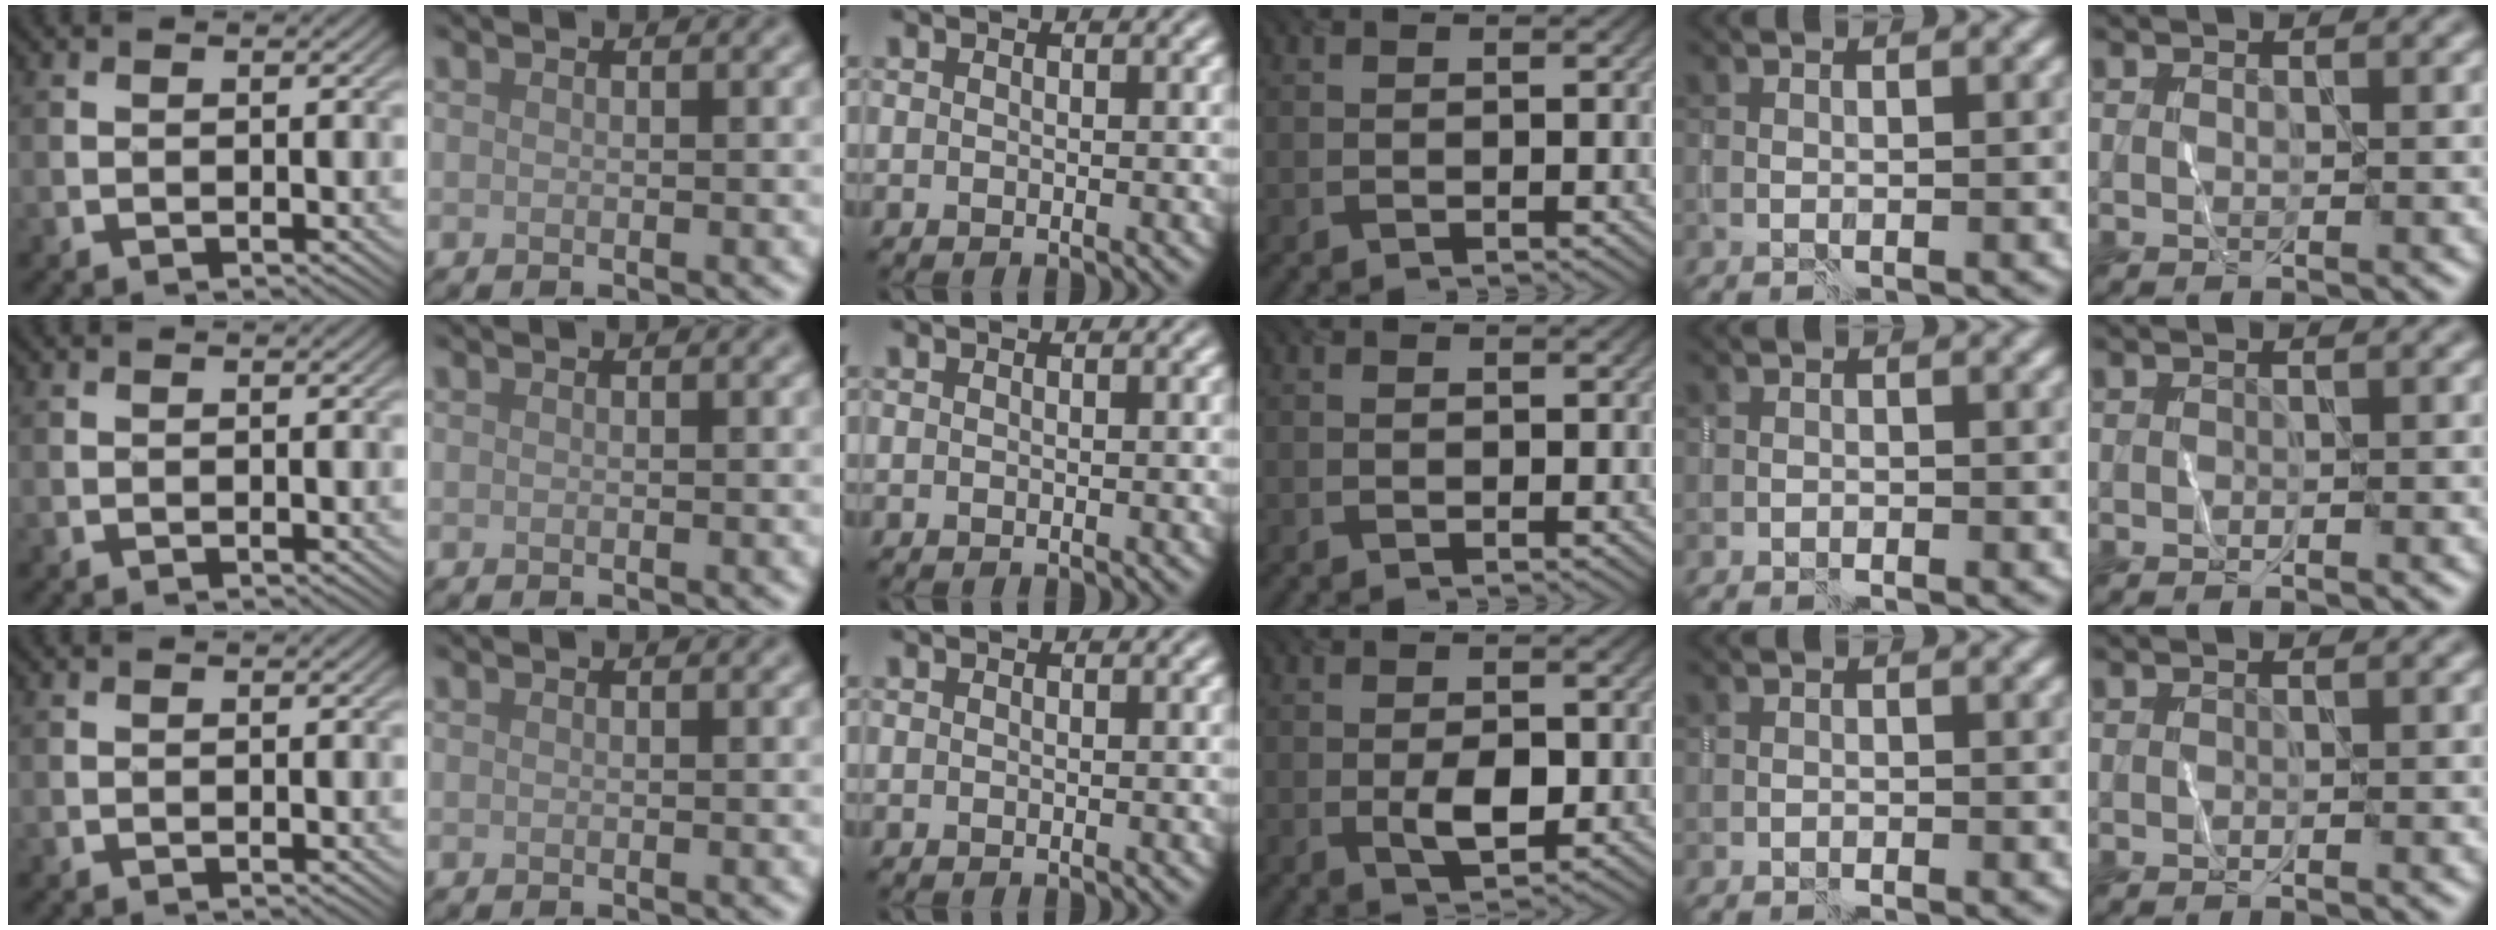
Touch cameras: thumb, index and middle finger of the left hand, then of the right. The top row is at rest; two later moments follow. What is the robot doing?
{"motion": "wrap", "object": "plastic wrap"}